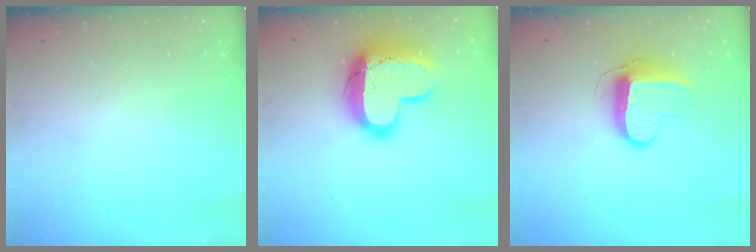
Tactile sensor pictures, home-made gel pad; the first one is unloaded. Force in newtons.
{"total": 16.7, "press": 16.7, "slide": 1.5}
{"total": 10.0, "press": 10.0, "slide": 0.2}